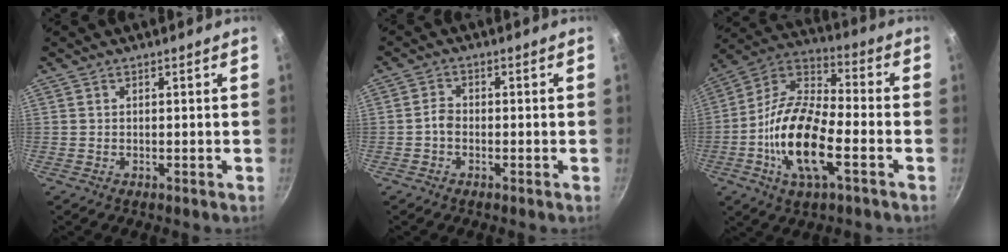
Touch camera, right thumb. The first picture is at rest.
{"total": 2.2, "force": [-0.9, 1.5, 1.3], "torque": [-0.026, 0.016, -0.023]}
{"total": 18.1, "force": [-5.5, 7.5, 15.5], "torque": [-0.290, 0.033, -0.124]}